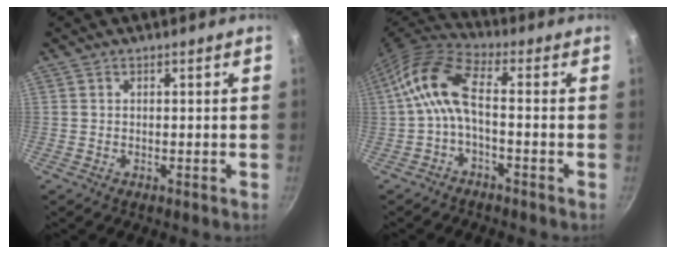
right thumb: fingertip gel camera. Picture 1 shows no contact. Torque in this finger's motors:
{"motor_torque": [0.22, 0.12, 1.42, -0.11, 0.45]}